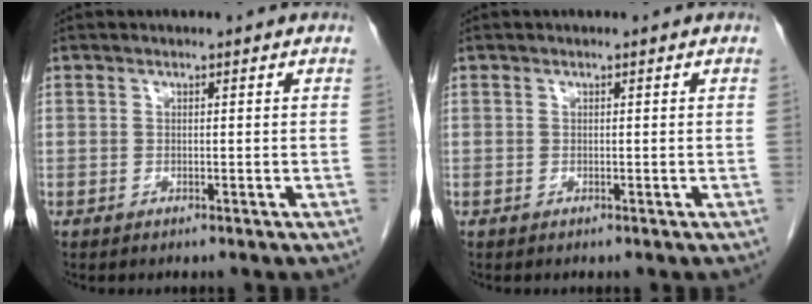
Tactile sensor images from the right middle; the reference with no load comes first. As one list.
[{"total": 0.0}]